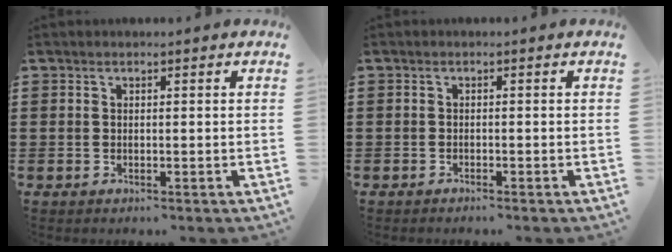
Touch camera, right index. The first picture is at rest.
{"total": 0.7, "force": [-0.7, 0.0, 0.1], "torque": [-0.004, -0.003, -0.013]}